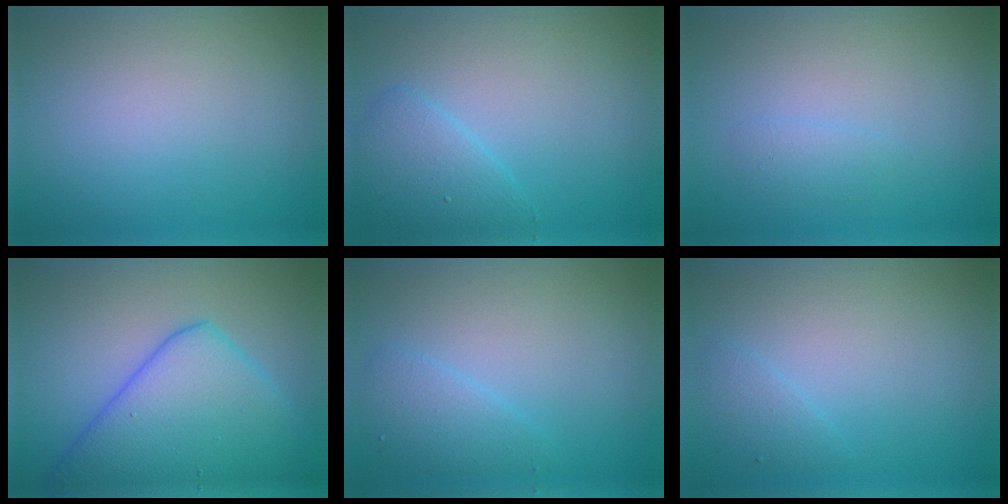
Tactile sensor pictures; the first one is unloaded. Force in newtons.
{"total": 2.7, "press": 2.7, "slide": 0.2}
{"total": 1.0, "press": 1.0, "slide": 0.0}
{"total": 9.1, "press": 9.1, "slide": 0.4}
{"total": 2.0, "press": 2.0, "slide": 0.1}
{"total": 1.2, "press": 1.2, "slide": 0.1}